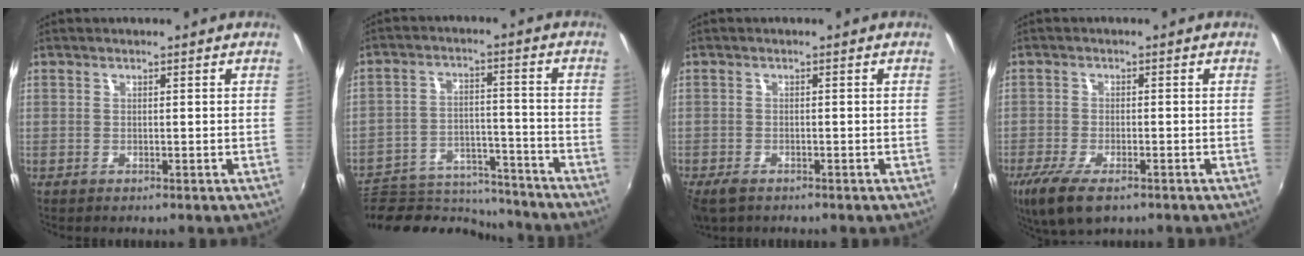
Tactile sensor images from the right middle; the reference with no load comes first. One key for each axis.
{"total": 14.7, "fx": -13.7, "fy": 4.6, "fz": 2.6, "tx": -0.061, "ty": 0.020, "tz": -0.203}
{"total": 3.9, "fx": -2.8, "fy": 1.8, "fz": 2.0, "tx": -0.050, "ty": -0.016, "tz": -0.052}
{"total": 9.1, "fx": -5.7, "fy": 3.3, "fz": 6.3, "tx": -0.147, "ty": -0.036, "tz": -0.102}